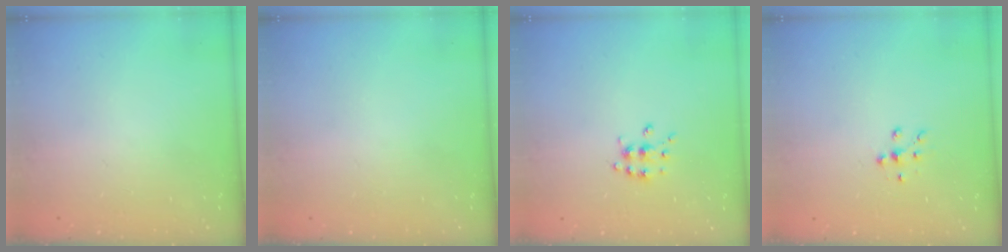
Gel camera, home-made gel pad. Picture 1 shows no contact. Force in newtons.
{"total": 0.0}
{"total": 5.3, "press": 5.2, "slide": 0.5}
{"total": 6.9, "press": 6.9, "slide": 0.7}